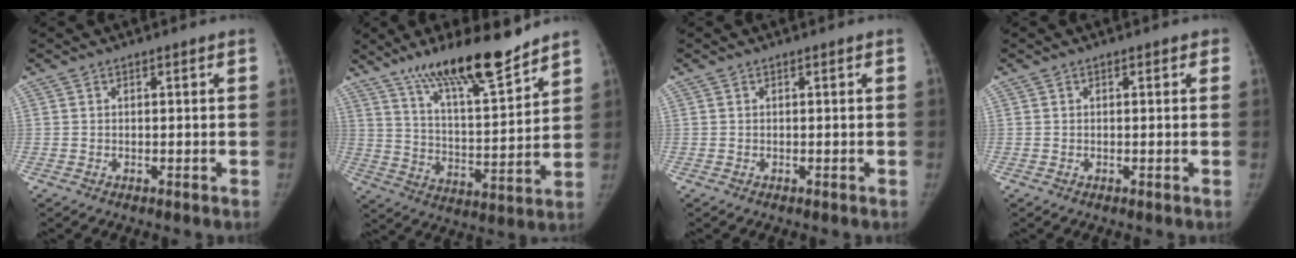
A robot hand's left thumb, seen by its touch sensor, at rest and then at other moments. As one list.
[{"total": 16.8, "force": [12.9, 3.0, 10.2], "torque": [-0.143, -0.079, 0.224]}, {"total": 0.0}, {"total": 0.7, "force": [0.4, 0.5, 0.4], "torque": [0.004, 0.001, -0.001]}]